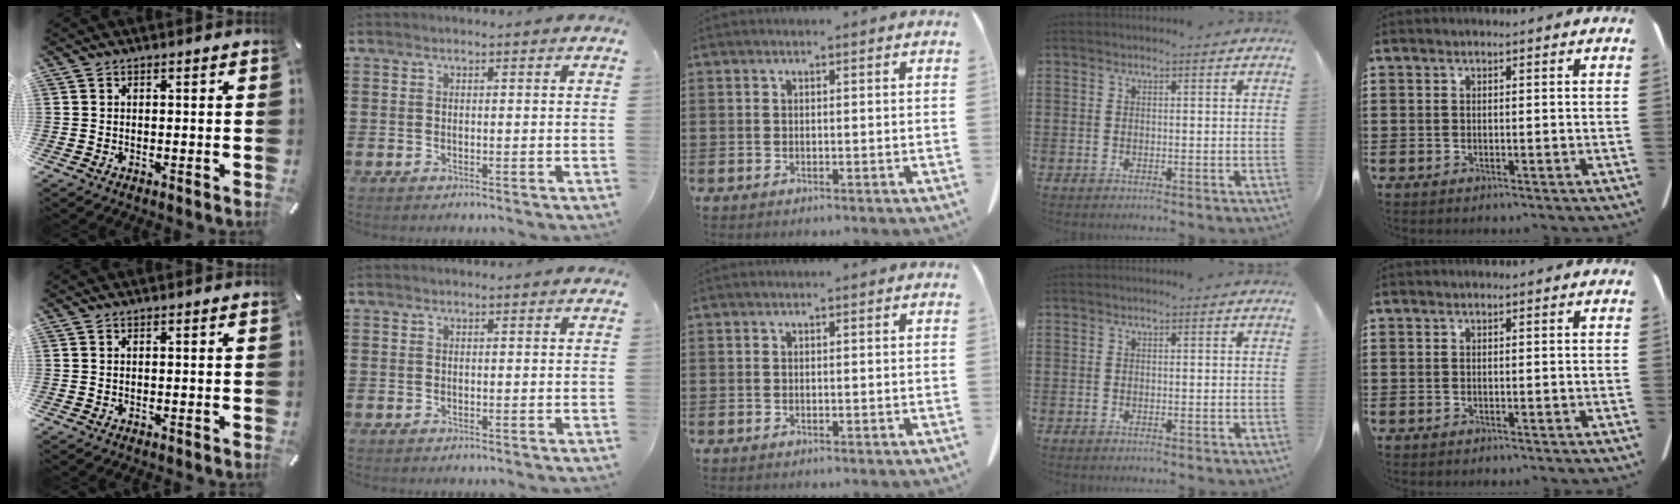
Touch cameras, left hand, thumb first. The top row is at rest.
{}